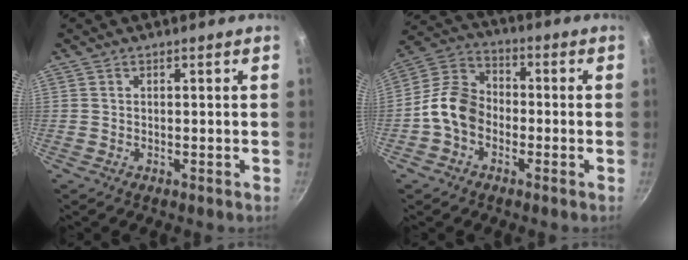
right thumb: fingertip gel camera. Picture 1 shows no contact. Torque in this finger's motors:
{"motor_torque": [1.44, 1.77, 0.82, -1.03, 0.34]}